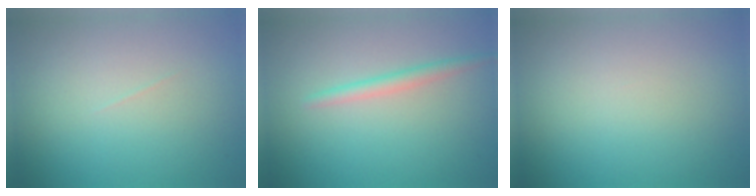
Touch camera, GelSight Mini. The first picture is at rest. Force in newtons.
{"total": 1.6, "press": 1.6, "slide": 0.0}
{"total": 0.0}